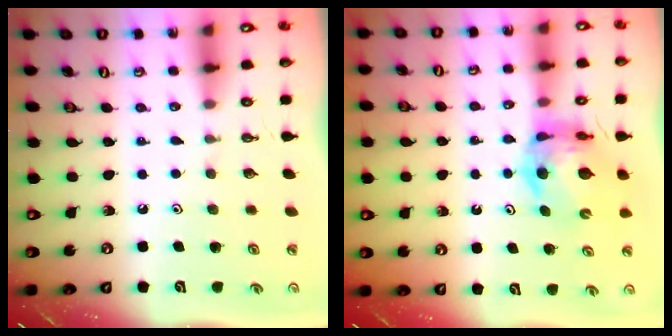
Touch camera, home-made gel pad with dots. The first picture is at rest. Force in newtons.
{"total": 10.9, "press": 10.8, "slide": 1.2}